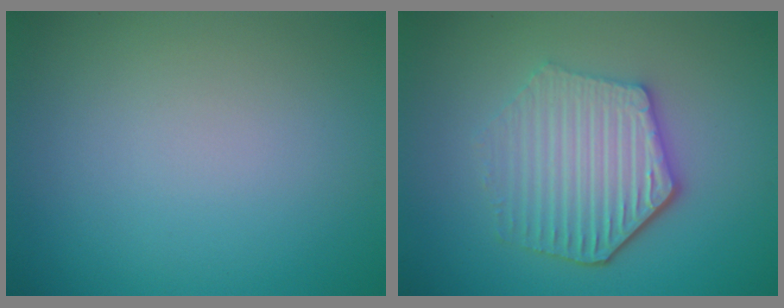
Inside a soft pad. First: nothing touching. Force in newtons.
{"total": 5.3, "press": 4.3, "slide": 3.2}